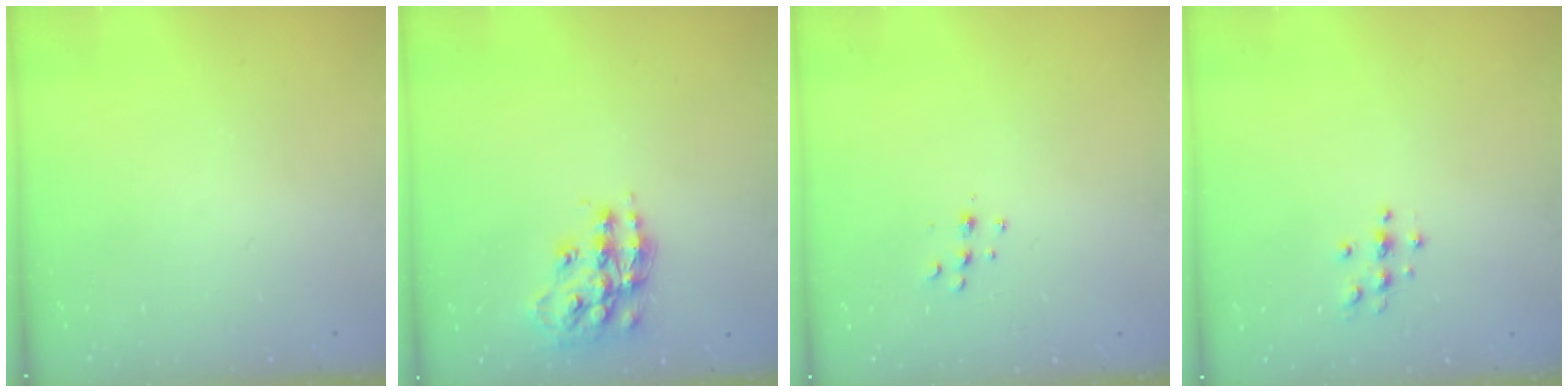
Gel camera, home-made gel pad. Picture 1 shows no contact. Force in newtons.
{"total": 15.6, "press": 15.6, "slide": 0.9}
{"total": 5.1, "press": 5.0, "slide": 0.8}
{"total": 3.3, "press": 3.3, "slide": 0.4}